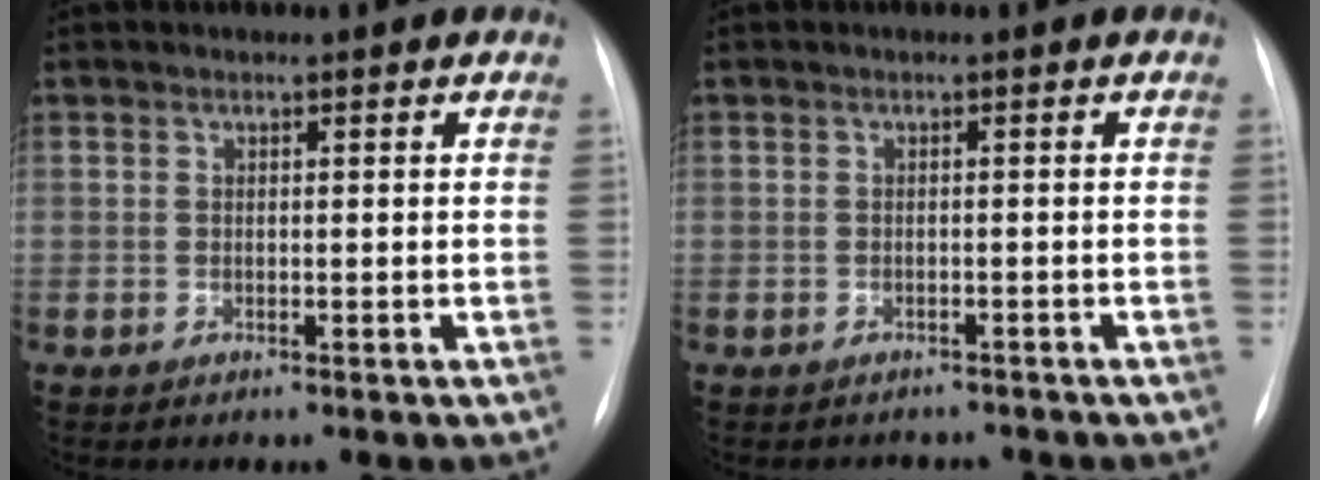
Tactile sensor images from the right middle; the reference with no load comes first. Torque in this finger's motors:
{"motor_torque": [-0.01, -0.12, -0.03, -0.06]}